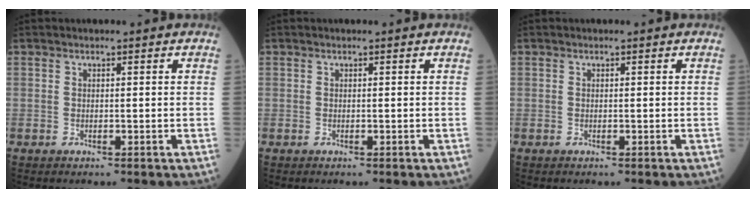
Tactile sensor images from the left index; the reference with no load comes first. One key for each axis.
{"total": 0.0}
{"total": 0.0}